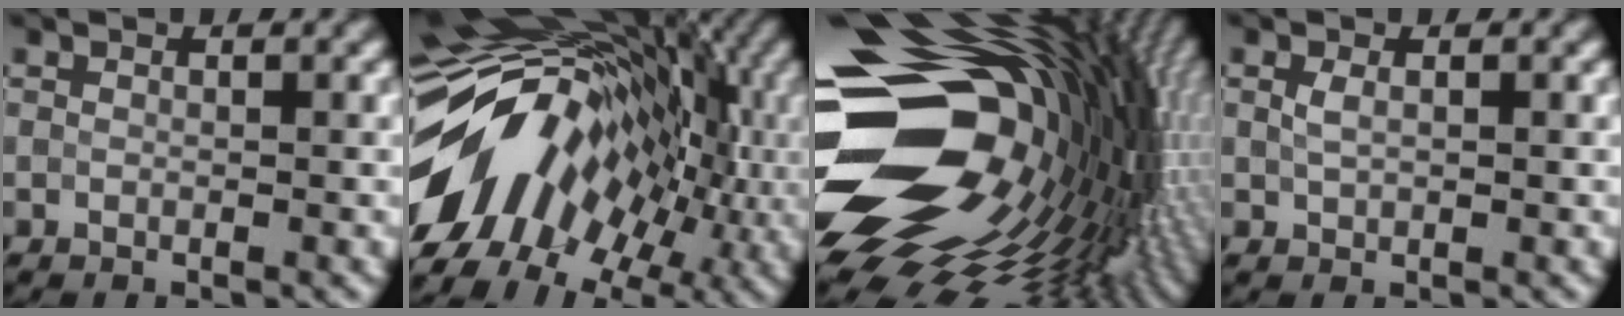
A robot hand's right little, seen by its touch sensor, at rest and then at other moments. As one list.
[{"total": 16.9, "force": [-2.0, 11.0, 12.7], "torque": [-0.207, 0.018, -0.047]}, {"total": 20.4, "force": [-1.3, 13.6, 15.2], "torque": [-0.282, -0.028, -0.019]}, {"total": 1.2, "force": [0.3, 0.7, 0.9], "torque": [-0.023, 0.003, 0.008]}]